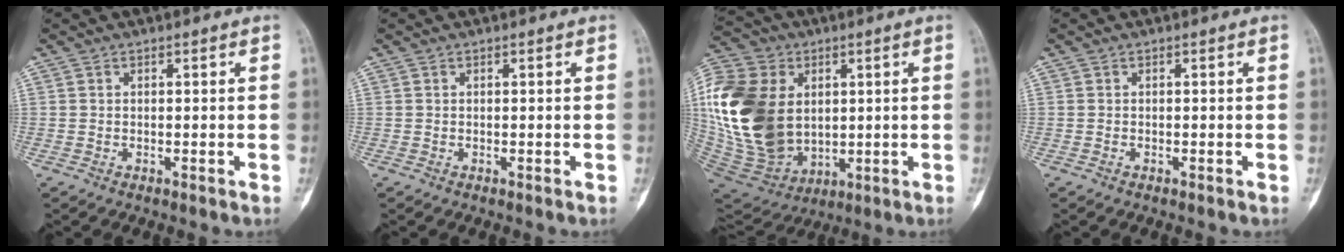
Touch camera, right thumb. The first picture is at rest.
{"total": 0.0}
{"total": 26.6, "force": [2.8, 19.1, 18.3], "torque": [-0.382, -0.012, 0.066]}
{"total": 0.0}